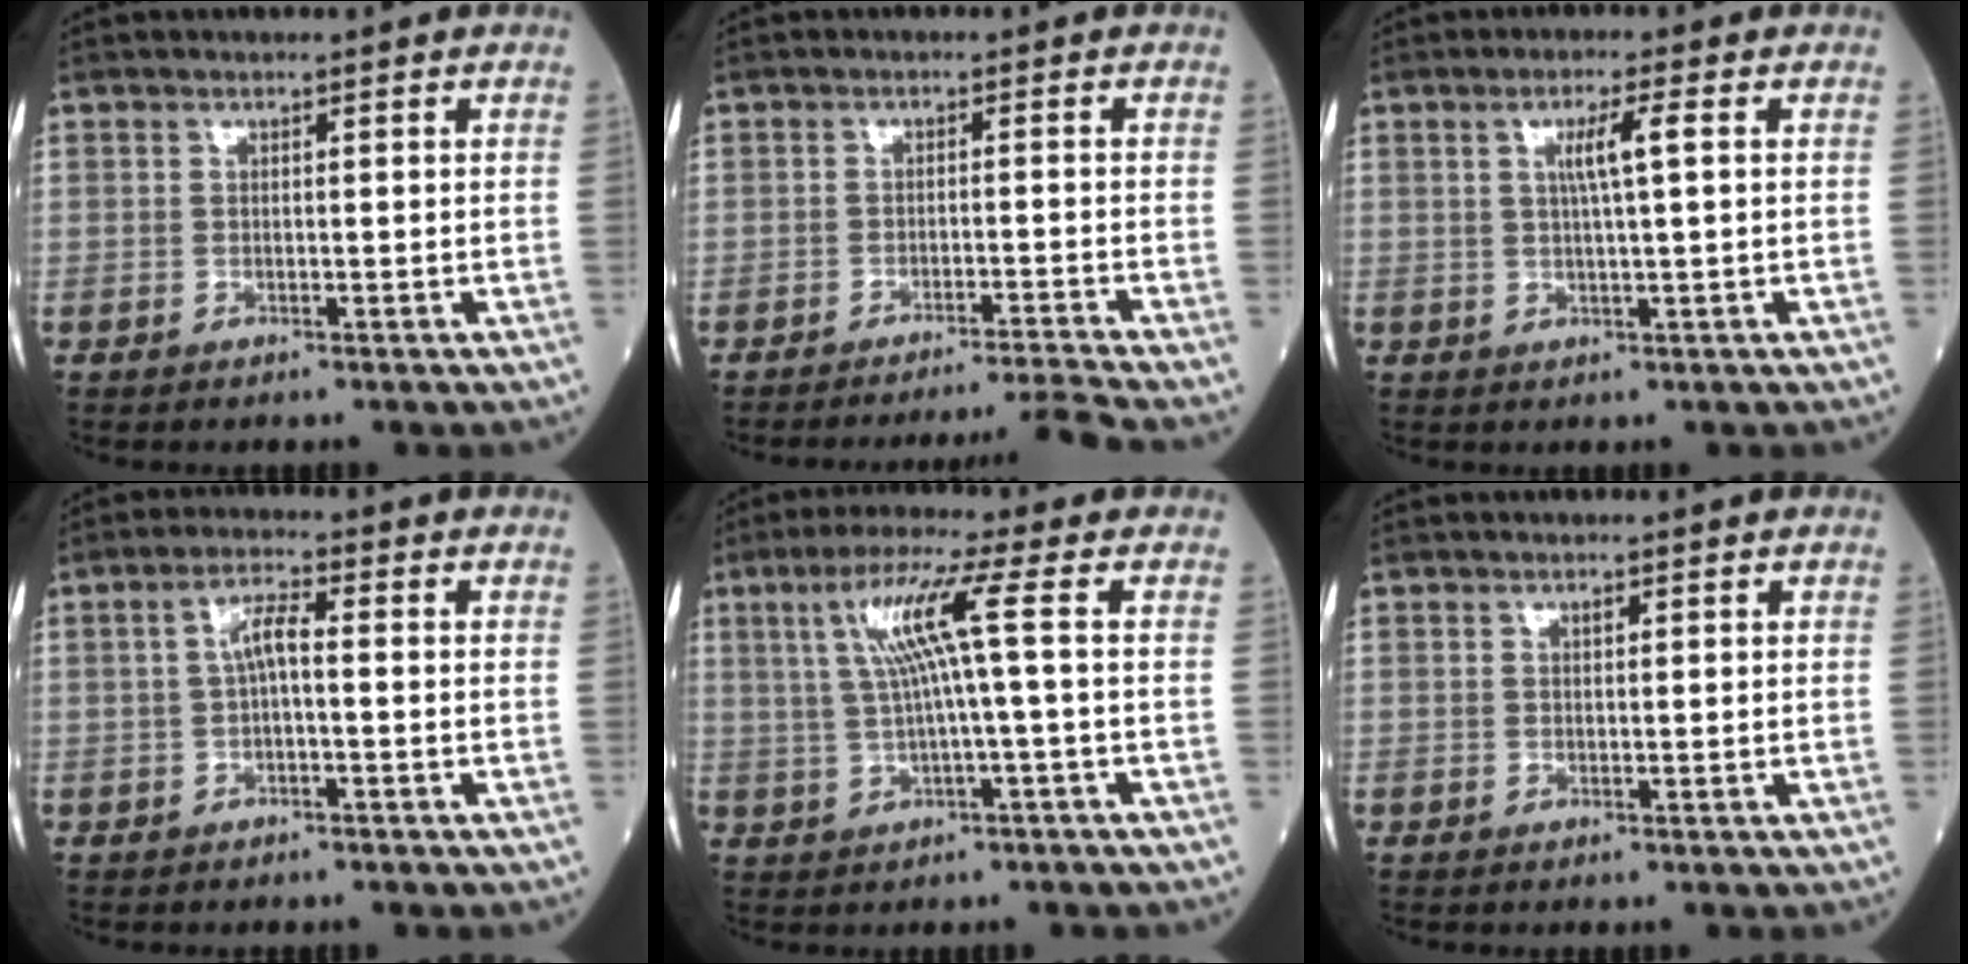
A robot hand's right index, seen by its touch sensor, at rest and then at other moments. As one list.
[{"total": 7.2, "force": [-6.1, -3.8, 0.6], "torque": [-0.006, -0.007, -0.091]}, {"total": 4.0, "force": [1.0, -0.2, 3.8], "torque": [-0.071, 0.002, 0.017]}, {"total": 3.6, "force": [0.0, 0.9, 3.5], "torque": [-0.066, 0.015, -0.002]}, {"total": 7.7, "force": [1.4, -1.0, 7.5], "torque": [-0.145, 0.018, 0.034]}, {"total": 0.5, "force": [0.3, 0.2, 0.4], "torque": [-0.007, -0.001, 0.005]}]